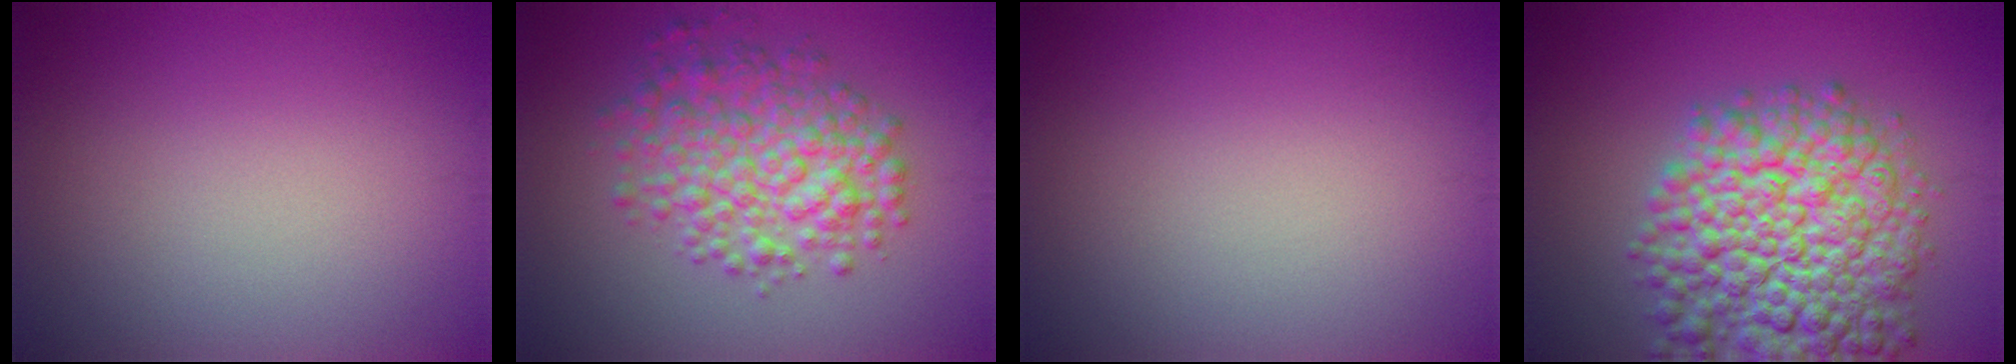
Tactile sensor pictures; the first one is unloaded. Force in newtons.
{"total": 6.0, "press": 6.0, "slide": 0.1}
{"total": 0.0}
{"total": 11.7, "press": 11.7, "slide": 0.4}